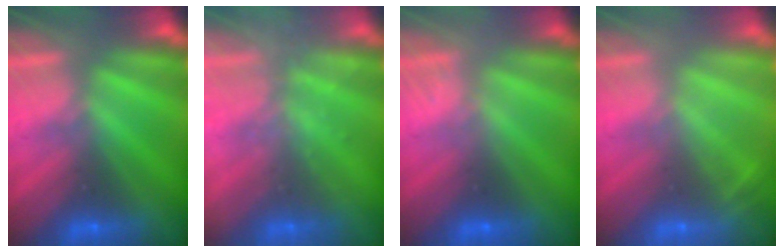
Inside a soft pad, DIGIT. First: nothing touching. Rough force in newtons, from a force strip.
{"total": 1.7}
{"total": 1.6}
{"total": 2.0}